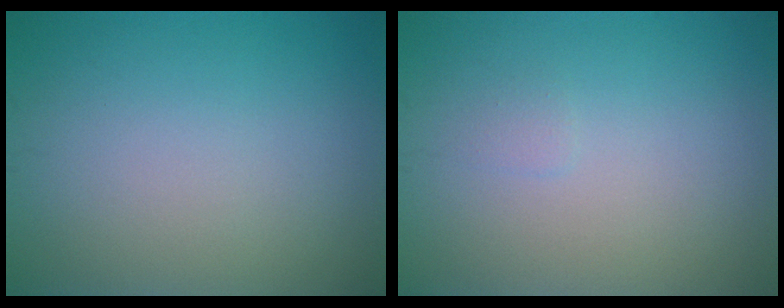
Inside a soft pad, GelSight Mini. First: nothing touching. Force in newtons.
{"total": 0.5, "press": 0.5, "slide": 0.0}